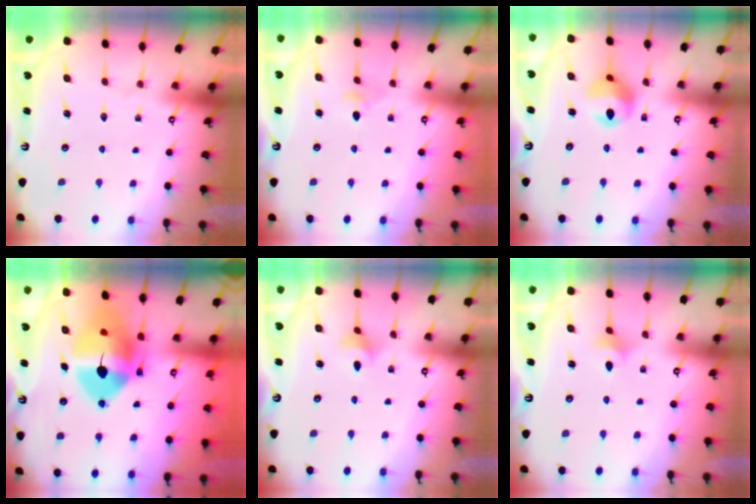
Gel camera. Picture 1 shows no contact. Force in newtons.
{"total": 2.8, "press": 2.7, "slide": 0.8}
{"total": 11.4, "press": 11.3, "slide": 1.8}
{"total": 17.4, "press": 17.2, "slide": 2.9}
{"total": 3.0, "press": 2.9, "slide": 0.6}
{"total": 2.9, "press": 2.8, "slide": 0.6}